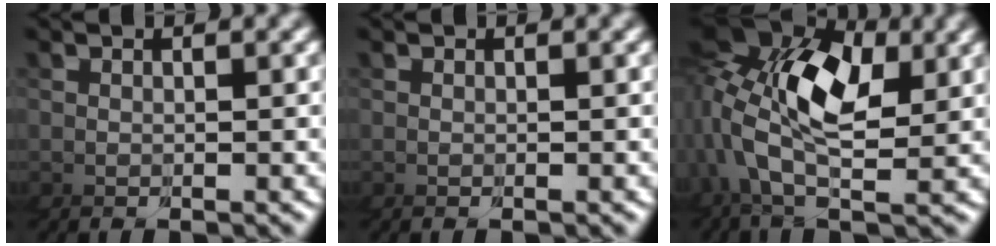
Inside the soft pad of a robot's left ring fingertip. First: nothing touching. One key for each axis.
{"total": 0.0}
{"total": 8.0, "fx": 2.1, "fy": 5.0, "fz": 5.8, "tx": -0.115, "ty": 0.022, "tz": 0.017}